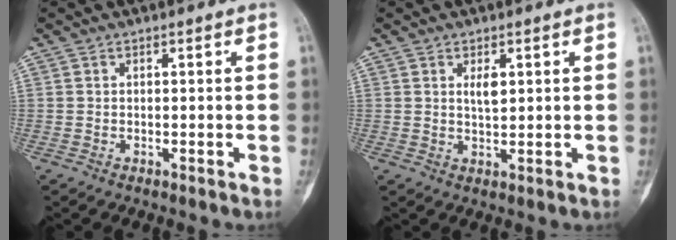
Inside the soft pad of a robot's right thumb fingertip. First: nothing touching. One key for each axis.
{"total": 2.9, "fx": 1.1, "fy": 1.3, "fz": 2.4, "tx": -0.038, "ty": -0.008, "tz": 0.021}